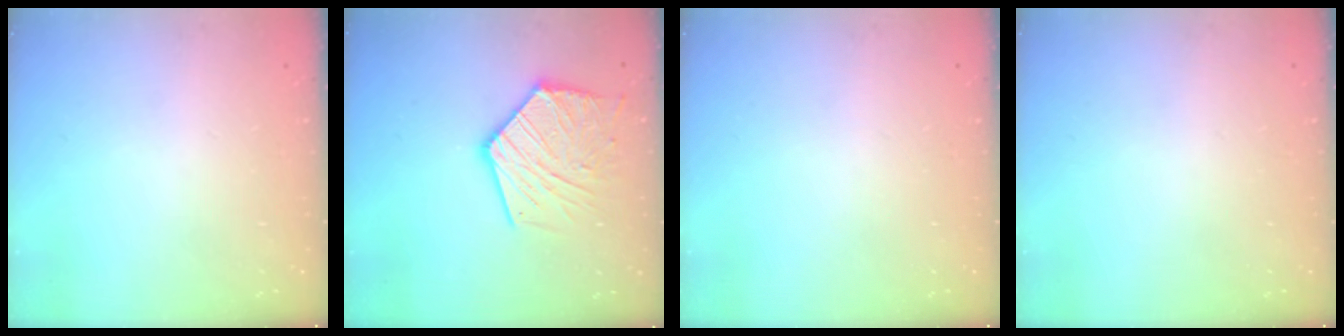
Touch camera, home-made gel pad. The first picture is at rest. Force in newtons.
{"total": 17.4, "press": 17.4, "slide": 1.7}
{"total": 0.0}
{"total": 0.0}